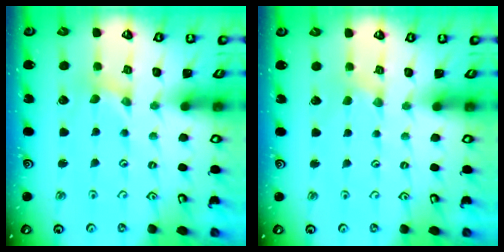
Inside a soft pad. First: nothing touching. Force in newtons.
{"total": 0.0}